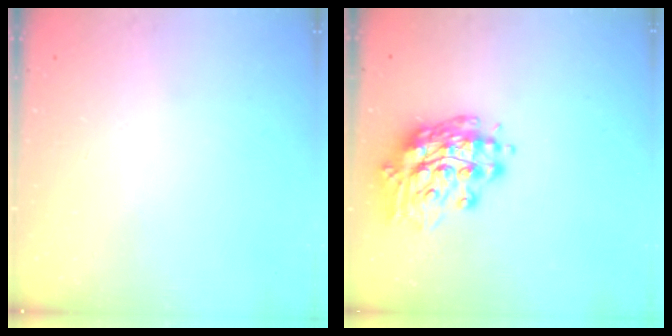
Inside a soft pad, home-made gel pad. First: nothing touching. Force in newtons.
{"total": 15.6, "press": 15.3, "slide": 3.5}